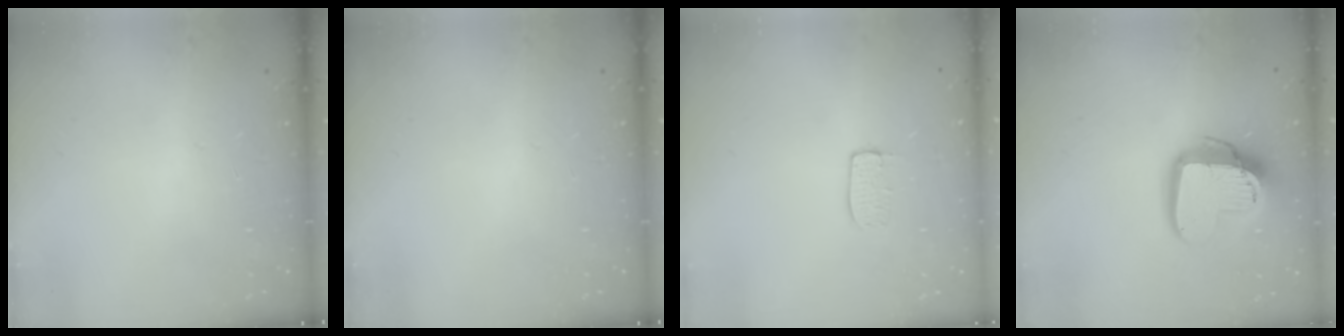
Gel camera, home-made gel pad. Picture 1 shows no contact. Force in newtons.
{"total": 0.0}
{"total": 5.2, "press": 5.2, "slide": 0.3}
{"total": 15.8, "press": 15.8, "slide": 1.3}